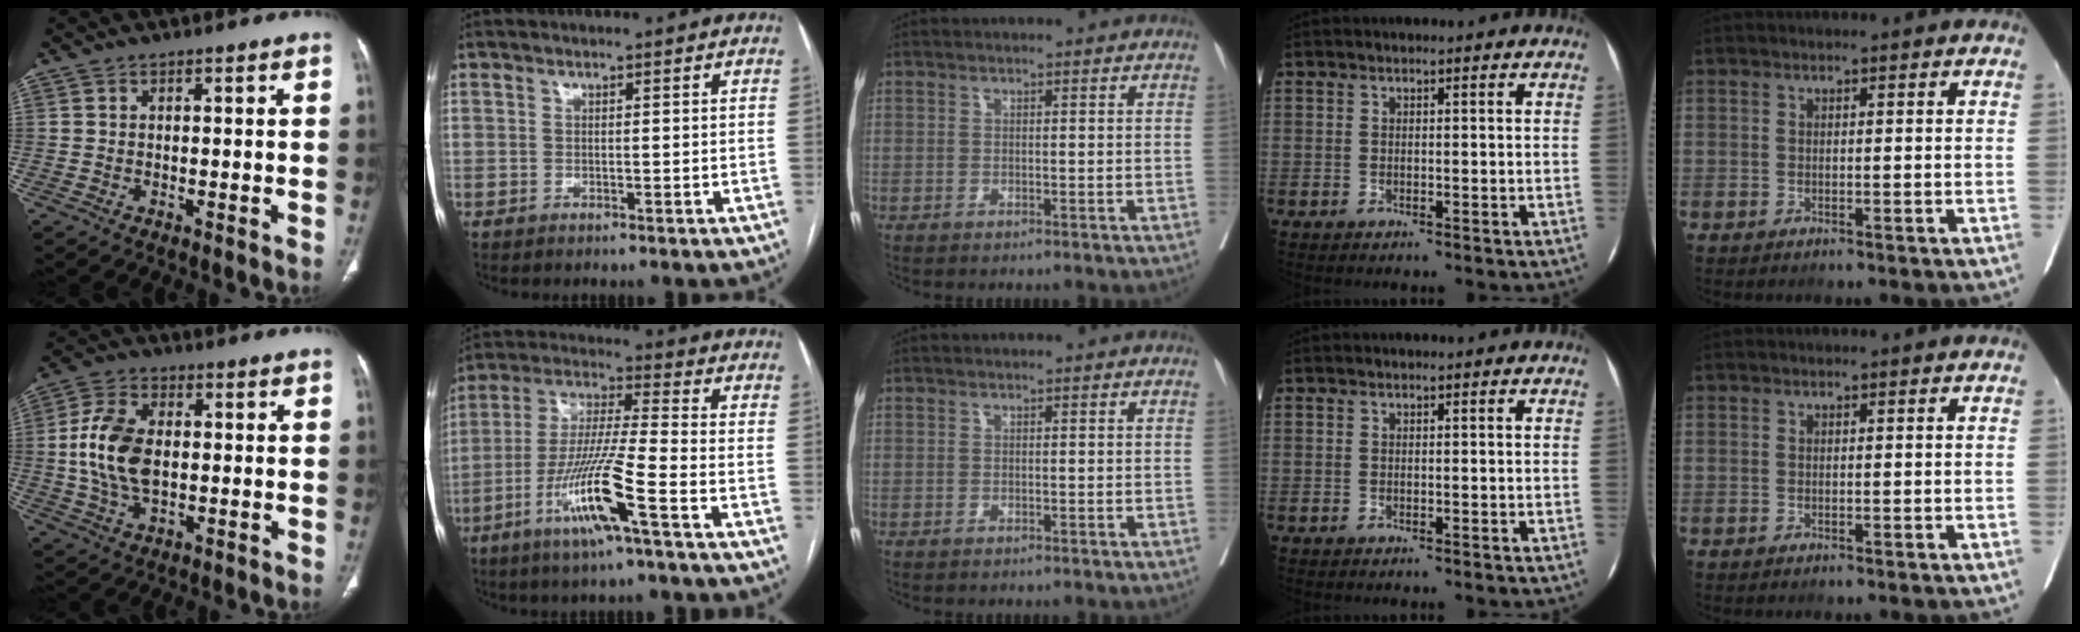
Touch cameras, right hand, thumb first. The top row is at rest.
{"thumb": {"total": 11.7, "force": [0.1, 7.0, 9.3], "torque": [-0.186, 0.010, 0.002]}, "index": {"total": 13.4, "force": [-6.2, -0.3, 11.8], "torque": [-0.240, -0.015, -0.120]}}